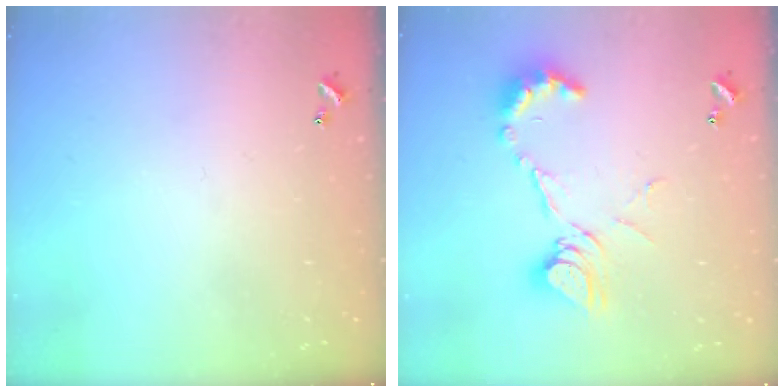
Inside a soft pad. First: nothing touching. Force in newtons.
{"total": 14.0, "press": 13.9, "slide": 1.5}